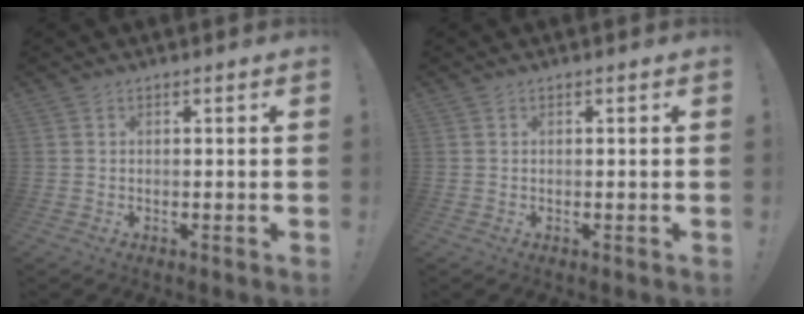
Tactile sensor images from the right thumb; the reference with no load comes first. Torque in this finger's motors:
{"motor_torque": [-0.05, 0.05, -0.12, 0.12, 0.04]}